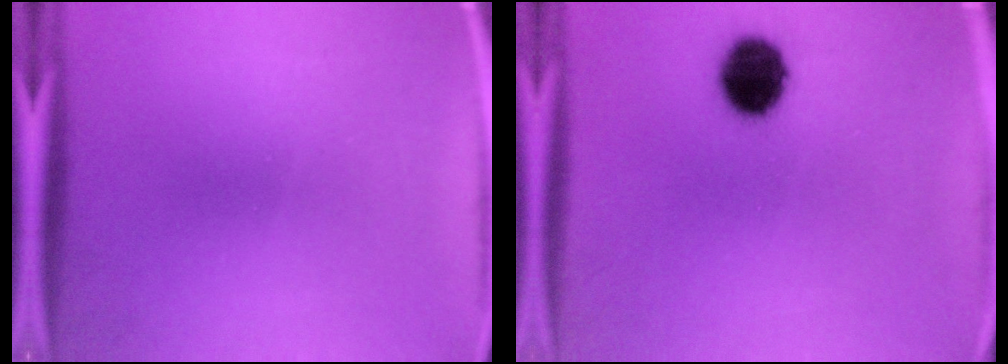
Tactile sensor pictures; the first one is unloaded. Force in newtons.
{"total": 10.7}